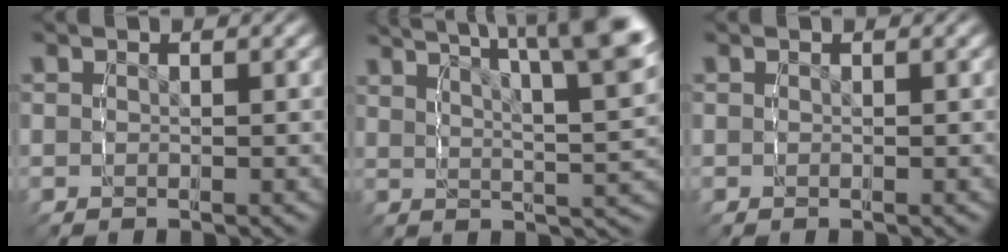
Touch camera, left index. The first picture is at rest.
{"total": 9.5, "force": [5.4, 3.4, 7.1], "torque": [-0.081, 0.001, 0.075]}
{"total": 0.0}